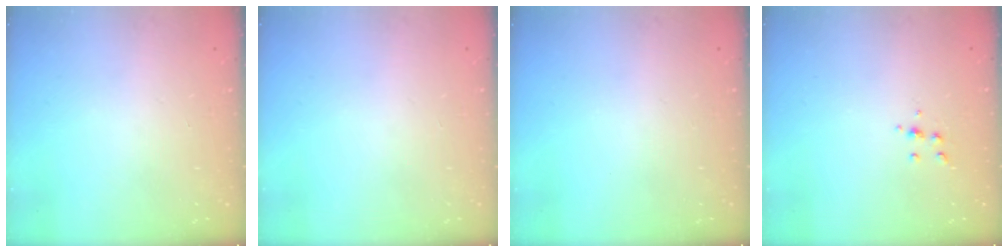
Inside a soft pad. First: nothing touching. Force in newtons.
{"total": 0.0}
{"total": 0.0}
{"total": 4.8, "press": 4.8, "slide": 0.5}